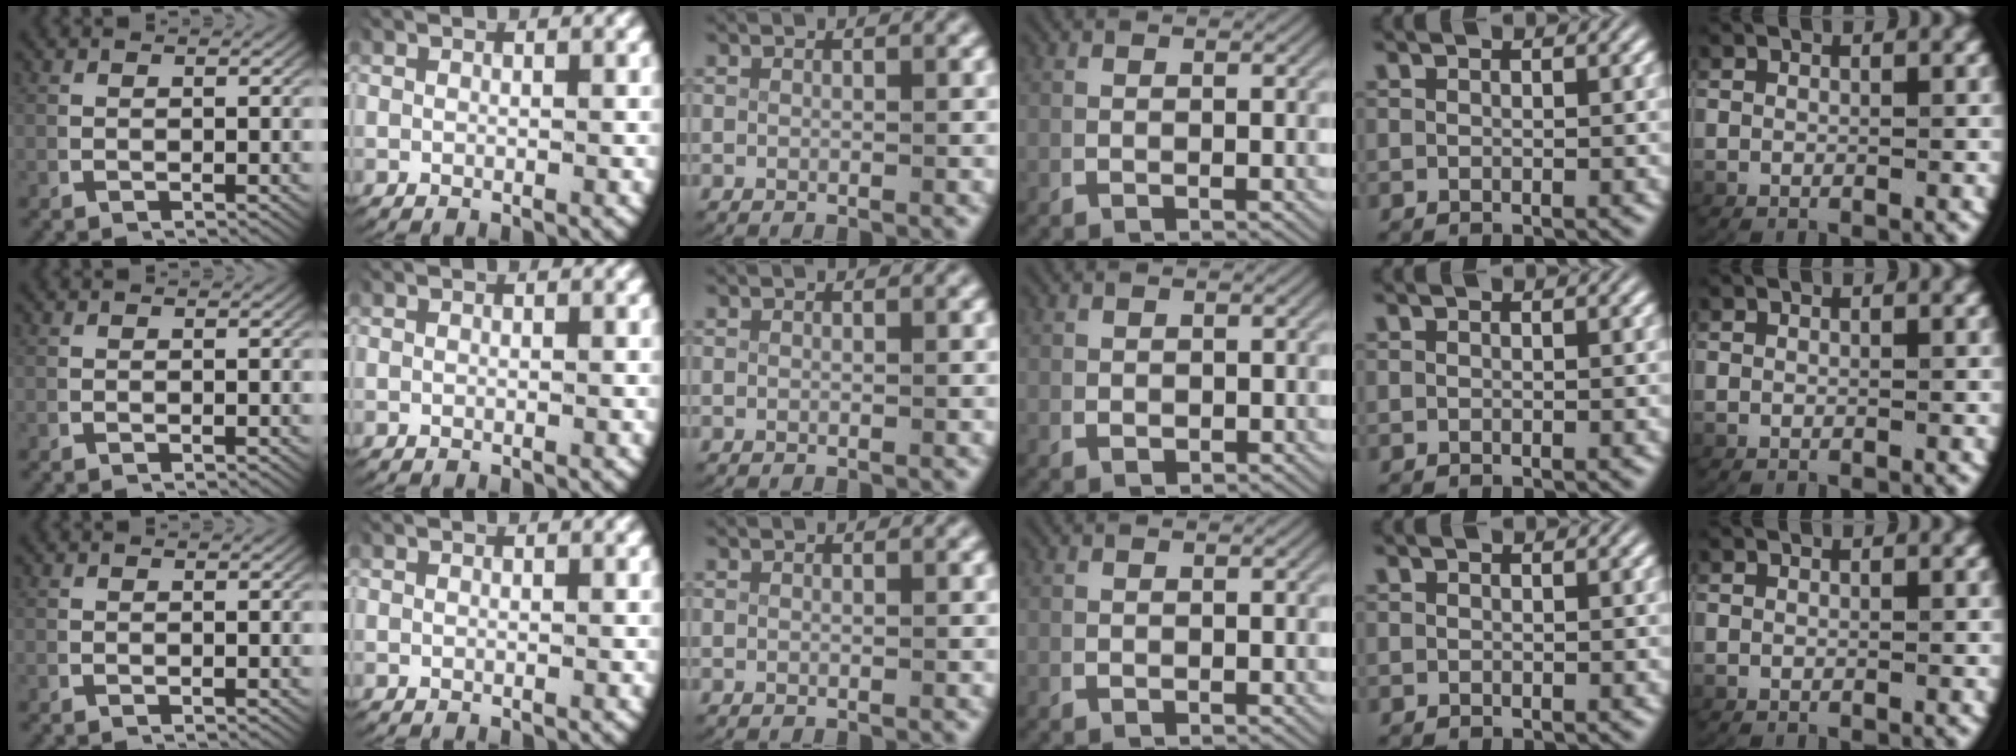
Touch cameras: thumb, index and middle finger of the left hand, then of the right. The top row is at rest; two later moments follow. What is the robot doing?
{"motion": "lift_and_place", "object": "paper towel"}